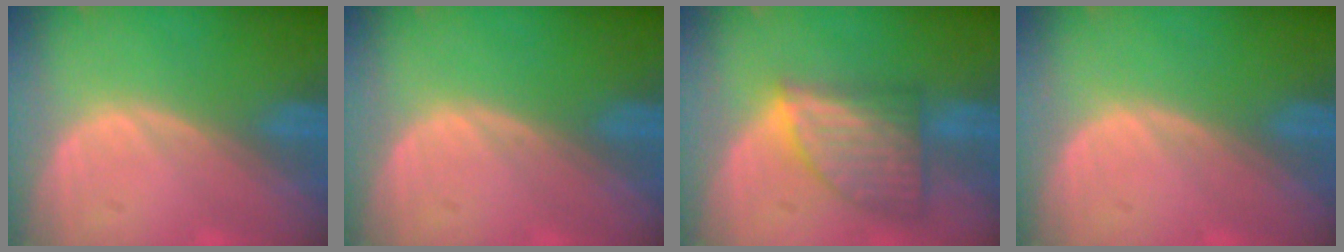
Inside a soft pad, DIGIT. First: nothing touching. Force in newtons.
{"total": 0.0}
{"total": 7.5, "press": 6.8, "slide": 3.1}
{"total": 0.0}